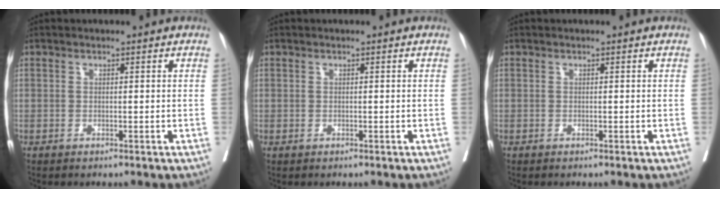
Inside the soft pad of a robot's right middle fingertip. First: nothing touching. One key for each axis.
{"total": 0.0}
{"total": 0.0}